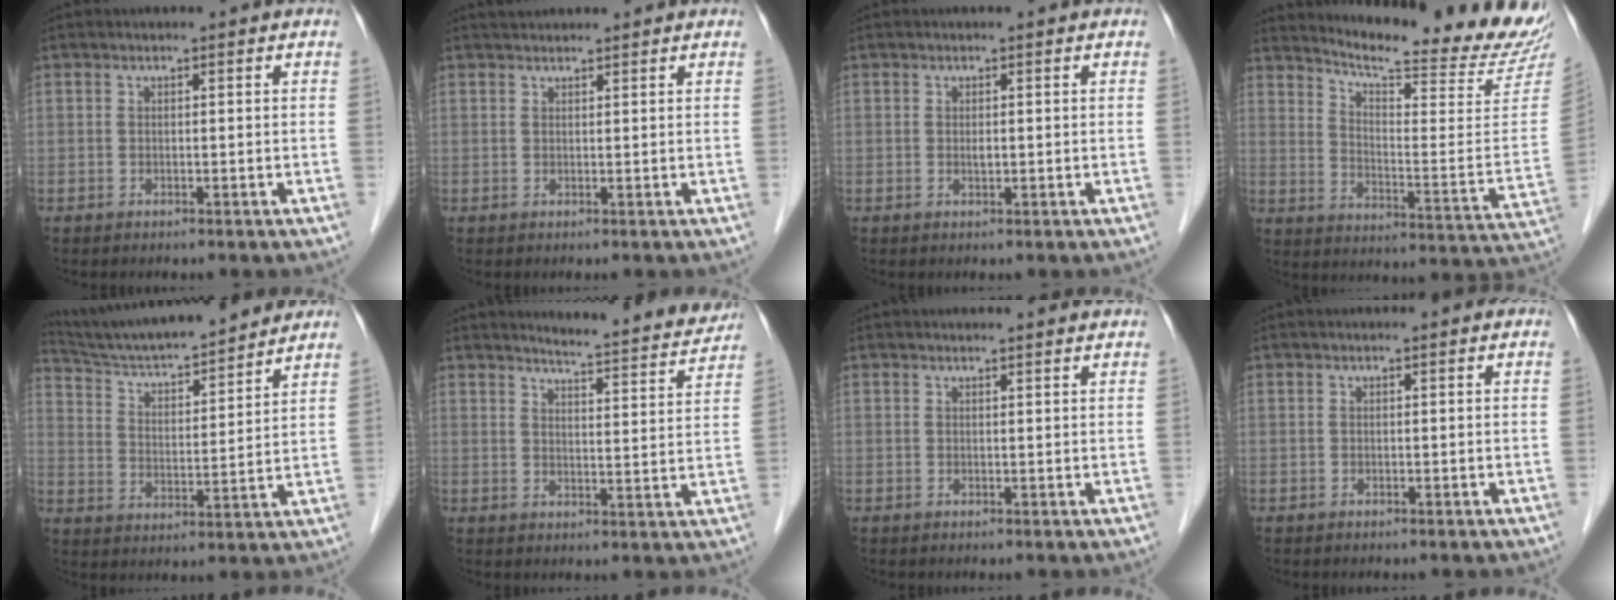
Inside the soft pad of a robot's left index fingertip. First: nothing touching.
{"total": 2.7, "force": [2.6, 0.4, 0.4], "torque": [-0.009, 0.029, 0.043]}
{"total": 0.6, "force": [0.1, 0.2, 0.5], "torque": [-0.011, -0.001, 0.002]}
{"total": 21.7, "force": [20.7, -0.2, 6.3], "torque": [-0.105, -0.126, 0.257]}
{"total": 17.4, "force": [16.0, 1.6, 6.6], "torque": [-0.114, 0.012, 0.256]}
{"total": 12.0, "force": [11.7, 0.4, 2.6], "torque": [-0.035, -0.034, 0.135]}
{"total": 3.4, "force": [3.3, 0.1, 0.7], "torque": [-0.013, 0.010, 0.034]}
{"total": 0.0}